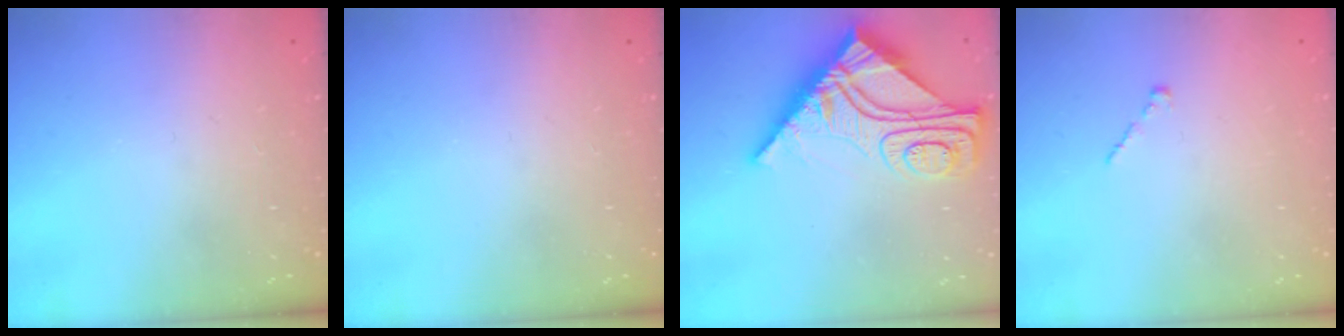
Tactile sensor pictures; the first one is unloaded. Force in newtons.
{"total": 0.0}
{"total": 15.8, "press": 15.7, "slide": 1.6}
{"total": 1.0, "press": 0.8, "slide": 0.5}